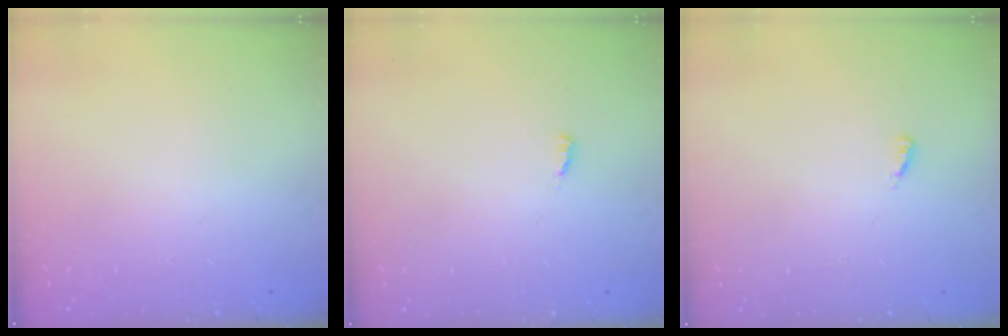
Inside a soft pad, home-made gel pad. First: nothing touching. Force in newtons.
{"total": 2.6, "press": 2.6, "slide": 0.3}
{"total": 3.2, "press": 3.2, "slide": 0.5}